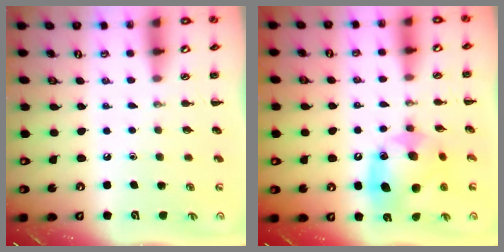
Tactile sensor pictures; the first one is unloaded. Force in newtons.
{"total": 12.9, "press": 12.8, "slide": 2.1}